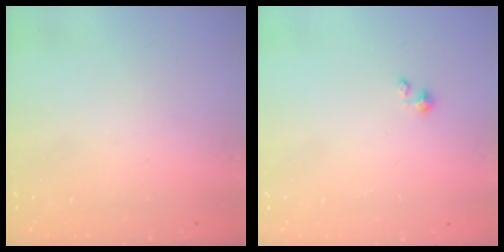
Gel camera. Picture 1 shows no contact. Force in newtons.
{"total": 1.4, "press": 1.3, "slide": 0.3}